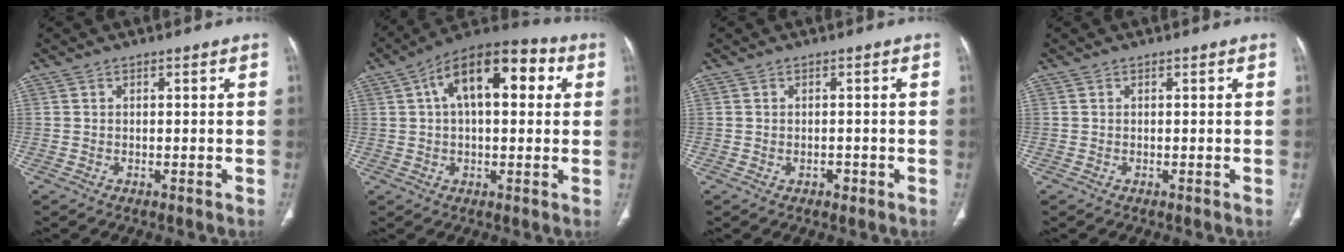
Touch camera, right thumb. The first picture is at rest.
{"total": 16.3, "force": [4.5, 8.1, 13.5], "torque": [-0.185, 0.032, 0.062]}
{"total": 1.0, "force": [-0.3, 0.7, 0.6], "torque": [-0.006, 0.004, -0.002]}
{"total": 0.0}